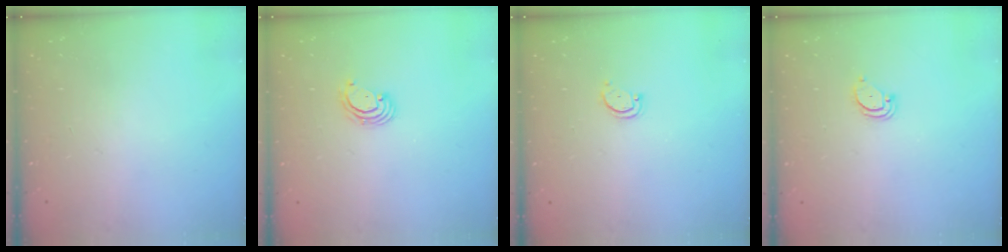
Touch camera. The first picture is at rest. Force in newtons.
{"total": 2.4, "press": 2.4, "slide": 0.2}
{"total": 2.9, "press": 2.9, "slide": 0.4}
{"total": 2.7, "press": 2.7, "slide": 0.2}